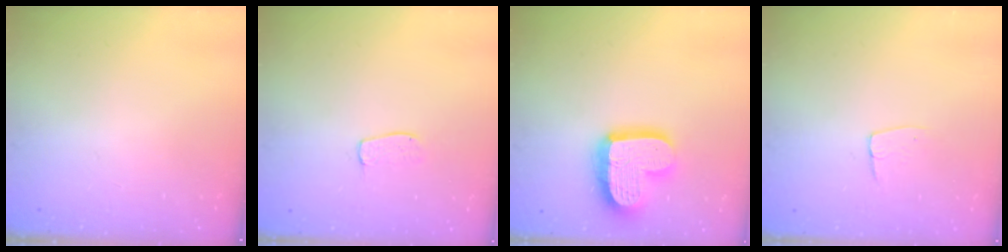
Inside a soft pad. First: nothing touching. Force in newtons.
{"total": 4.5, "press": 4.5, "slide": 0.3}
{"total": 17.7, "press": 17.7, "slide": 1.1}
{"total": 4.8, "press": 4.8, "slide": 0.3}